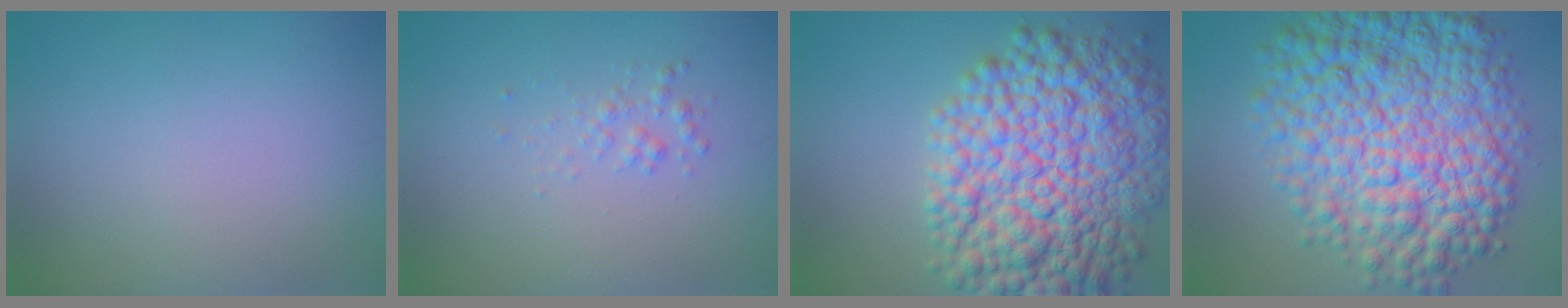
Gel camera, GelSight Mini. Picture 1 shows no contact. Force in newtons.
{"total": 1.1, "press": 1.1, "slide": 0.1}
{"total": 12.9, "press": 12.9, "slide": 0.1}
{"total": 13.0, "press": 13.0, "slide": 0.1}